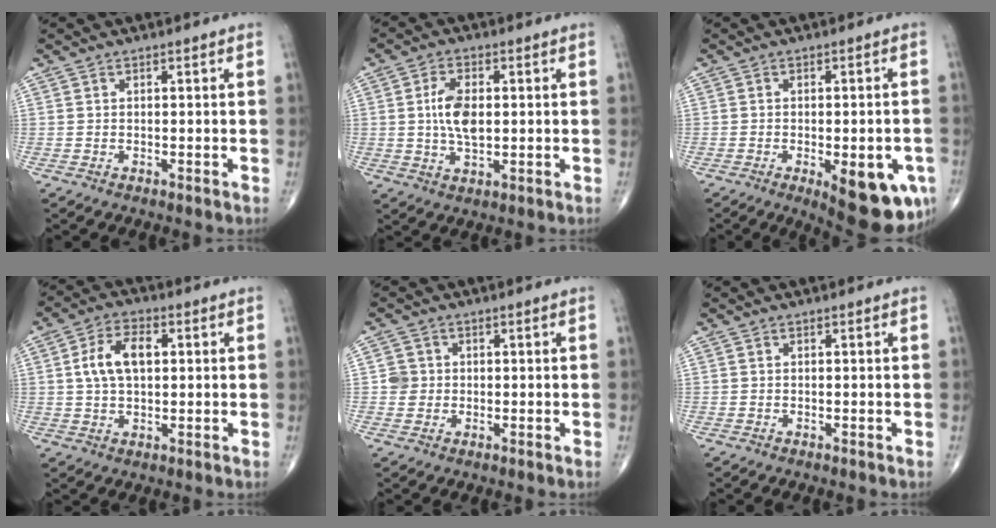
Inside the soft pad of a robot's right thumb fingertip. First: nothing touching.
{"total": 7.1, "force": [0.6, 3.7, 6.0], "torque": [-0.115, -0.001, 0.009]}
{"total": 14.0, "force": [-5.2, 5.2, 11.9], "torque": [-0.115, 0.002, -0.052]}
{"total": 8.4, "force": [1.5, 4.7, 6.7], "torque": [-0.124, 0.012, 0.026]}
{"total": 2.6, "force": [0.1, 2.6, 0.4], "torque": [0.012, 0.006, 0.000]}
{"total": 0.0}